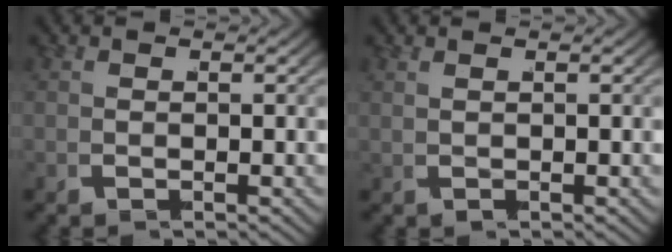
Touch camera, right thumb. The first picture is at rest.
{"total": 0.5, "force": [0.4, -0.1, 0.3], "torque": [-0.001, 0.001, 0.011]}